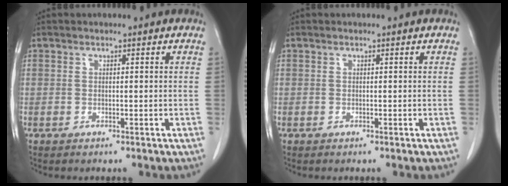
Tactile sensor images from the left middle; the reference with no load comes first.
{"total": 0.0}